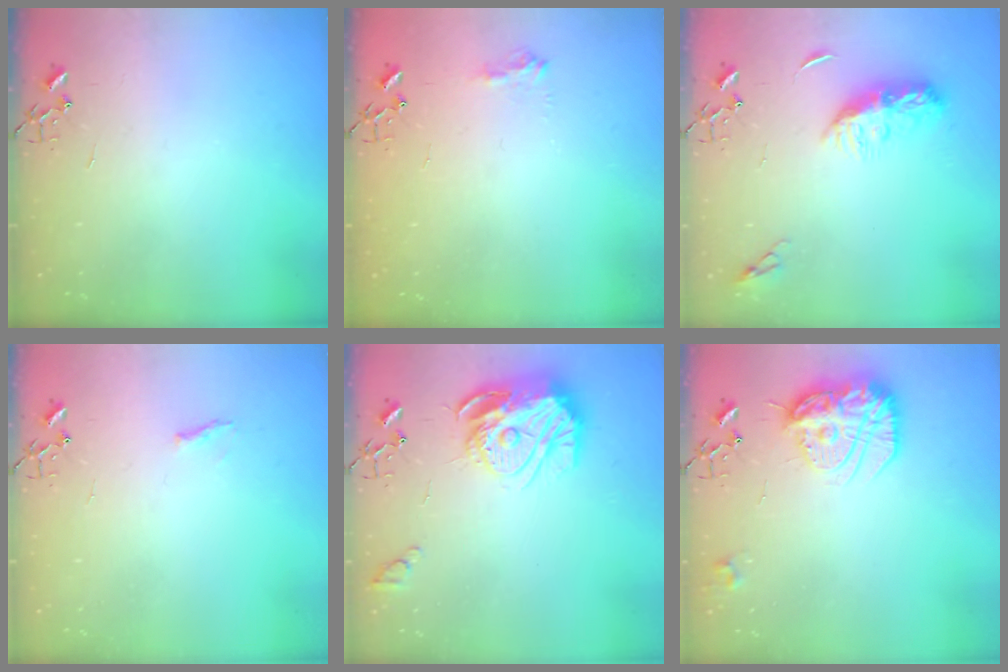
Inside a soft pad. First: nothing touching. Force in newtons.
{"total": 8.4, "press": 8.4, "slide": 0.8}
{"total": 9.8, "press": 9.8, "slide": 0.5}
{"total": 4.7, "press": 4.6, "slide": 0.6}
{"total": 16.7, "press": 16.7, "slide": 1.6}
{"total": 17.7, "press": 17.6, "slide": 1.8}